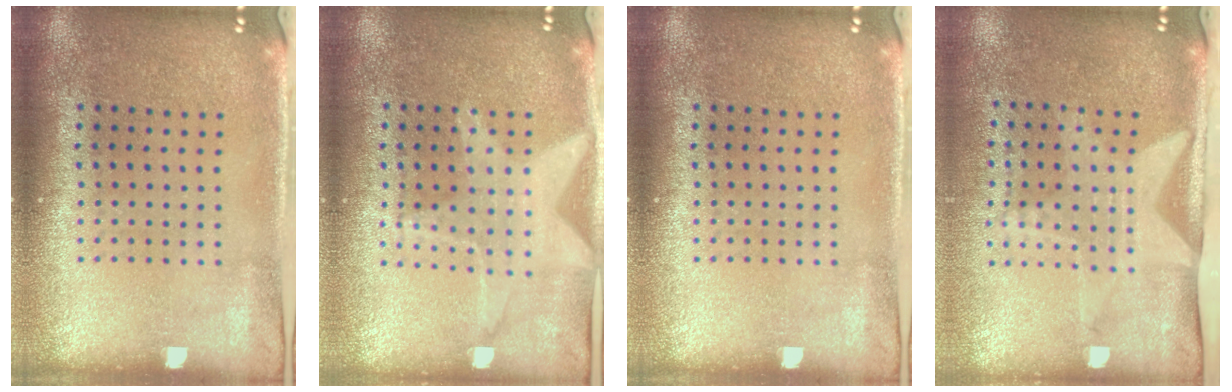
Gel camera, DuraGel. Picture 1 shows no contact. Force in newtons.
{"total": 1.2, "press": 1.2, "slide": 0.2}
{"total": 0.0}
{"total": 2.1, "press": 1.5, "slide": 1.4}